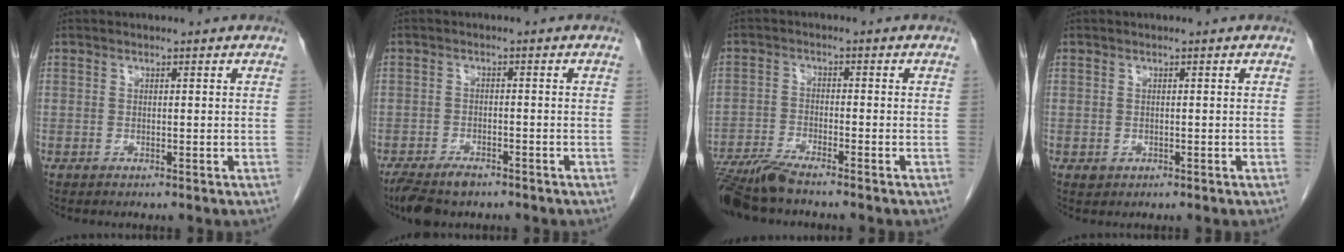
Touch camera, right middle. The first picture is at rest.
{"total": 6.2, "force": [-4.9, 2.3, 3.1], "torque": [-0.053, -0.009, -0.081]}
{"total": 7.3, "force": [-6.4, 0.0, 3.5], "torque": [-0.059, -0.023, -0.118]}
{"total": 0.7, "force": [-0.2, 0.6, 0.3], "torque": [-0.006, 0.001, 0.001]}